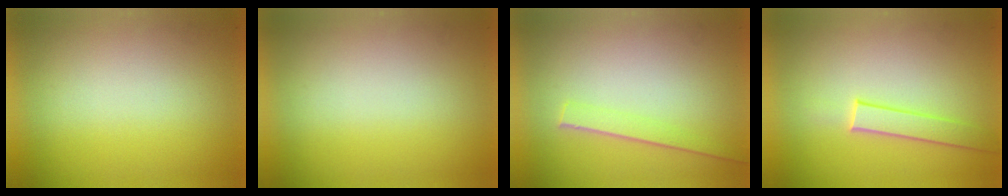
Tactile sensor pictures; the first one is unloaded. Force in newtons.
{"total": 0.0}
{"total": 1.4}
{"total": 1.9}